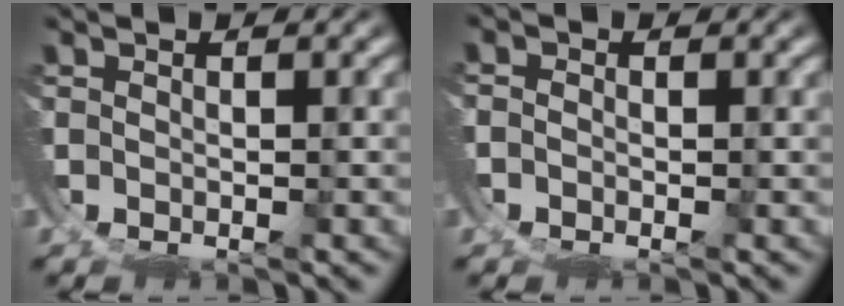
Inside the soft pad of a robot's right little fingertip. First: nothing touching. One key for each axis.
{"total": 0.8, "fx": -0.4, "fy": 0.7, "fz": 0.2, "tx": -0.005, "ty": 0.001, "tz": -0.013}